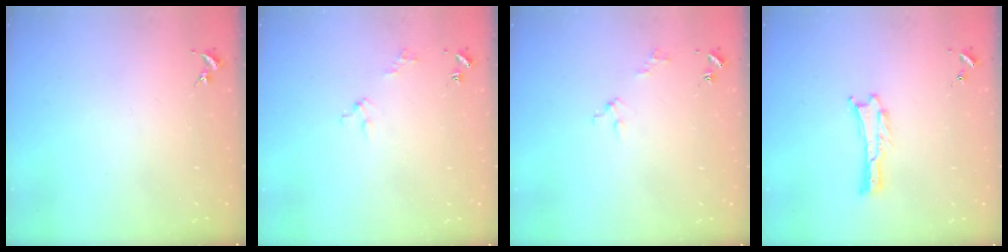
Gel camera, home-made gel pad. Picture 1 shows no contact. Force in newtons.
{"total": 2.1, "press": 2.1, "slide": 0.2}
{"total": 2.1, "press": 2.1, "slide": 0.2}
{"total": 0.0}